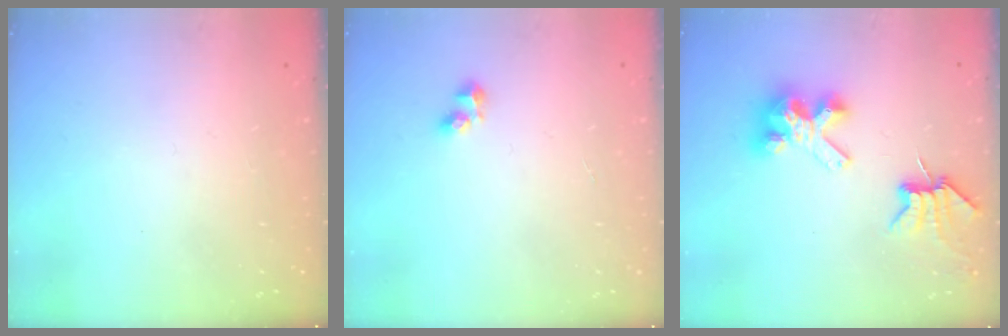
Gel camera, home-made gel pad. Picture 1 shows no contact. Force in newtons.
{"total": 3.4, "press": 3.2, "slide": 1.2}
{"total": 8.4, "press": 8.3, "slide": 1.1}